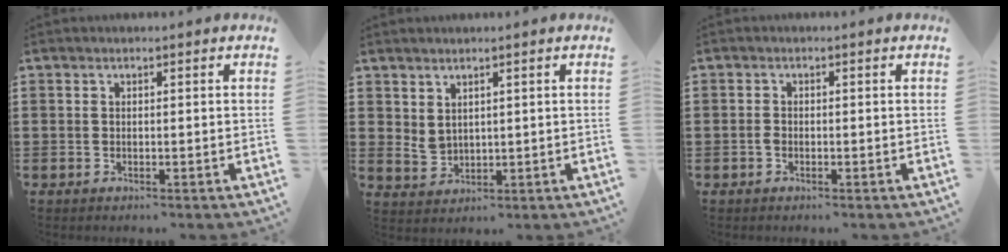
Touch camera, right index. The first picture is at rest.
{"total": 2.4, "force": [1.8, 1.3, 0.9], "torque": [-0.024, 0.004, 0.036]}
{"total": 0.9, "force": [-0.5, 0.5, 0.6], "torque": [-0.013, 0.000, -0.009]}